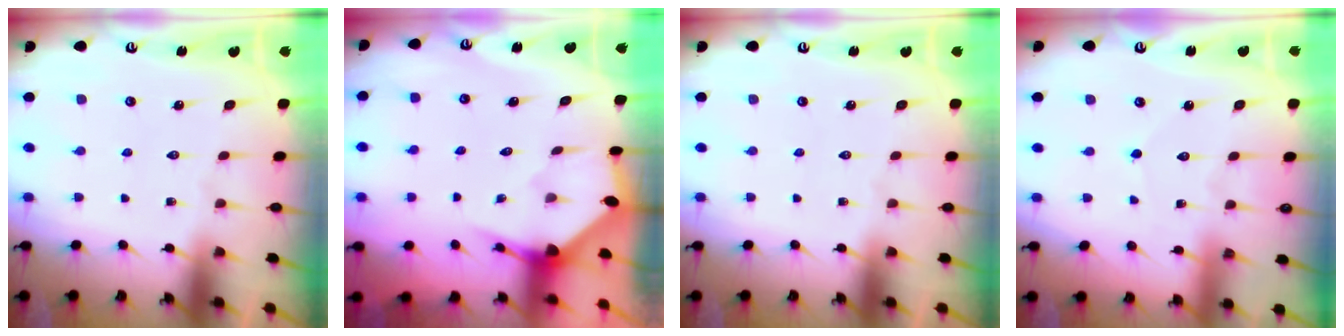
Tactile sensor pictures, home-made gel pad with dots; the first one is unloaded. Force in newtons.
{"total": 2.9, "press": 2.9, "slide": 0.3}
{"total": 0.0}
{"total": 2.1, "press": 2.1, "slide": 0.1}